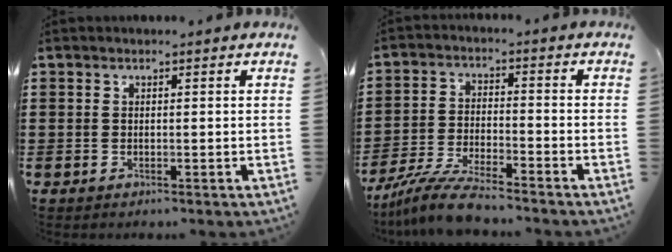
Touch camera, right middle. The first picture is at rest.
{"total": 7.8, "force": [-7.0, 0.3, 3.4], "torque": [-0.073, -0.004, -0.135]}